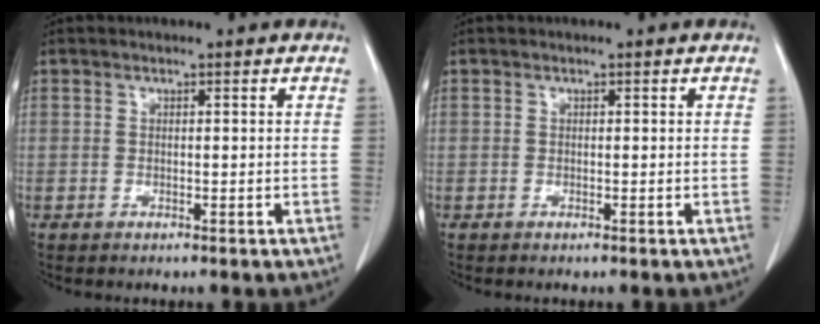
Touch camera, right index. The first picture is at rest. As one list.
[{"total": 0.0}]